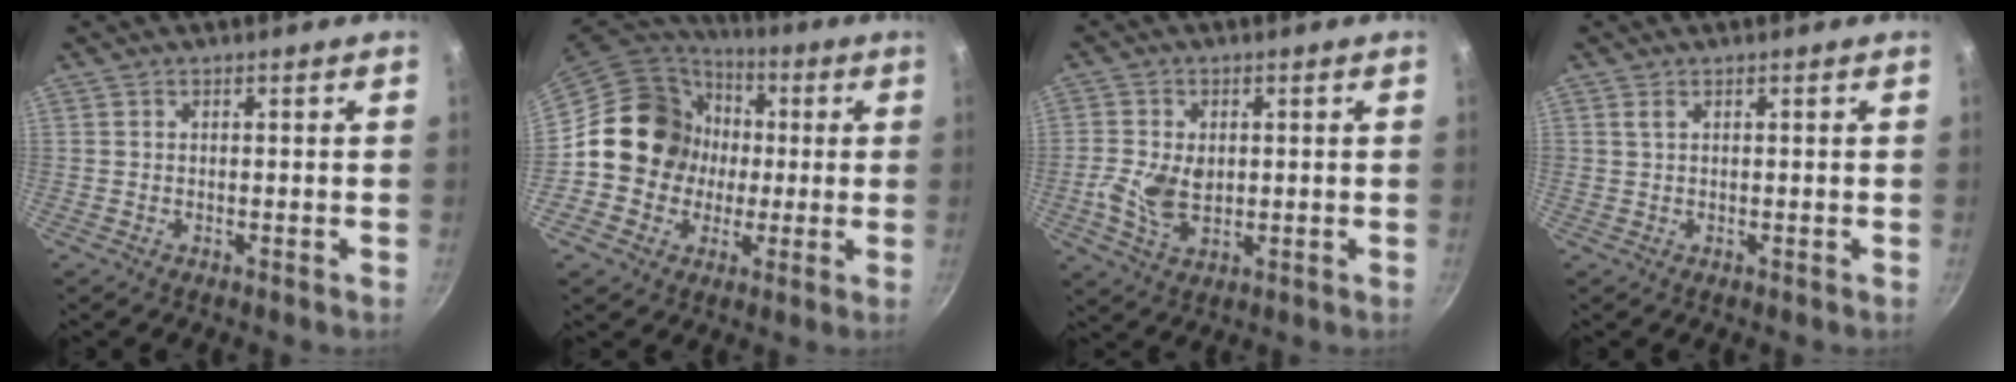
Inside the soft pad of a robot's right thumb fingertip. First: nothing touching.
{"total": 16.2, "force": [0.3, 14.7, 6.9], "torque": [-0.089, 0.027, -0.002]}
{"total": 7.3, "force": [-0.2, 4.8, 5.5], "torque": [-0.110, -0.007, -0.005]}
{"total": 0.9, "force": [0.4, 0.4, 0.6], "torque": [-0.012, 0.001, 0.010]}